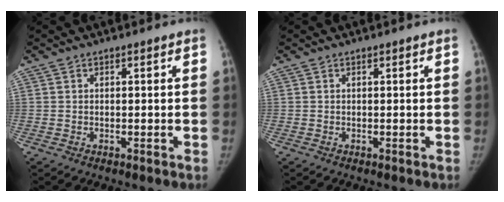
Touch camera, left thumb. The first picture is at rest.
{"total": 0.0}